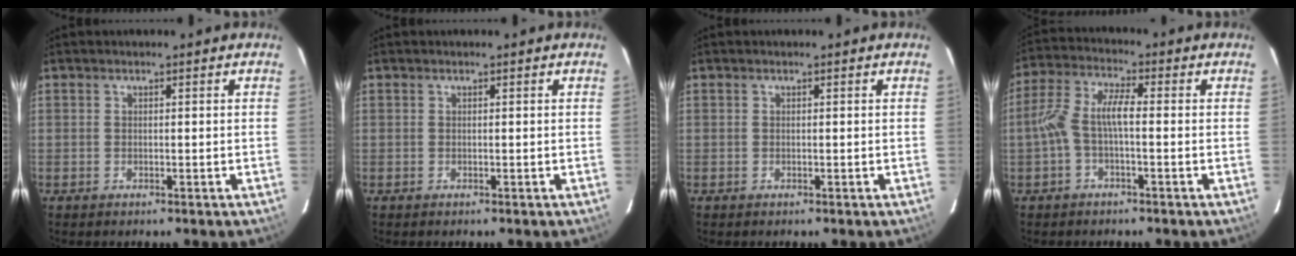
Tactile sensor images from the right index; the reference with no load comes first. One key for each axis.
{"total": 0.0}
{"total": 0.0}
{"total": 6.3, "fx": -1.4, "fy": 1.8, "fz": 5.8, "tx": -0.133, "ty": 0.016, "tz": -0.028}